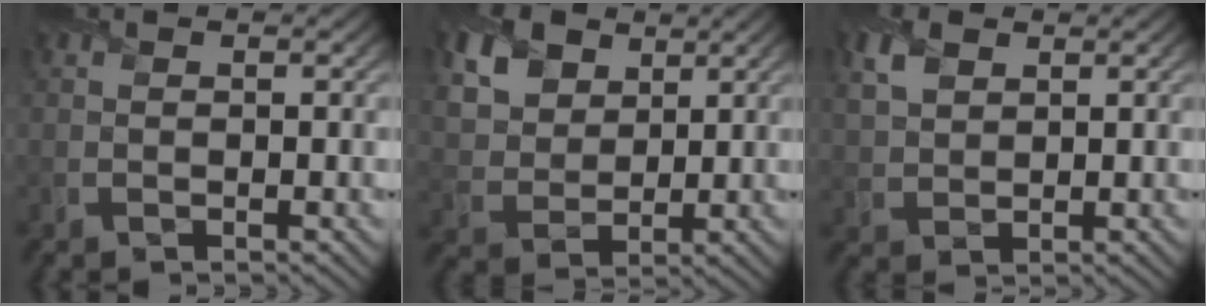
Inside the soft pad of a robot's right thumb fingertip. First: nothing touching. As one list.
[{"total": 8.3, "force": [4.1, 5.6, 4.6], "torque": [-0.138, 0.009, 0.078]}, {"total": 4.8, "force": [2.3, 3.0, 3.0], "torque": [-0.082, 0.007, 0.049]}]